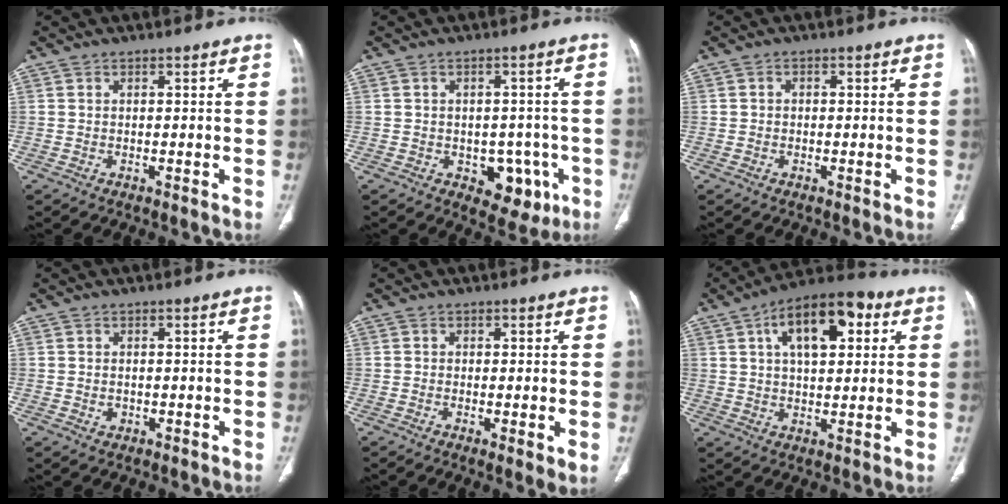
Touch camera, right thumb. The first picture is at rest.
{"total": 8.0, "force": [-2.8, 5.6, 5.1], "torque": [-0.026, 0.014, -0.026]}
{"total": 0.7, "force": [-0.1, 0.6, 0.3], "torque": [0.000, 0.003, -0.005]}
{"total": 1.3, "force": [-0.2, 1.1, 0.7], "torque": [-0.009, 0.002, 0.001]}
{"total": 3.2, "force": [-0.4, 0.8, 3.0], "torque": [-0.057, -0.013, -0.011]}
{"total": 15.1, "force": [5.3, 7.4, 12.0], "torque": [-0.167, 0.012, 0.076]}